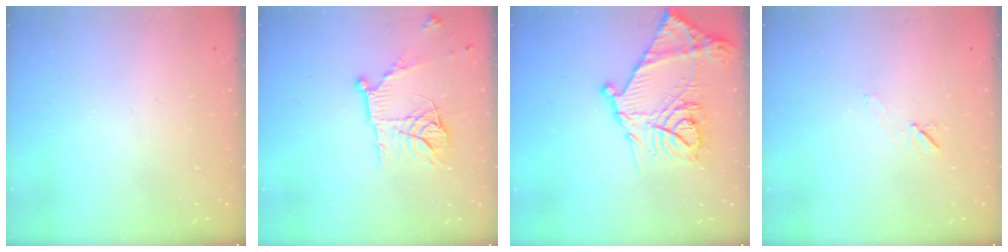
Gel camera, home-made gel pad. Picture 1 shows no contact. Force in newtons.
{"total": 14.9, "press": 14.8, "slide": 1.4}
{"total": 22.3, "press": 22.2, "slide": 2.0}
{"total": 5.2, "press": 4.7, "slide": 2.1}